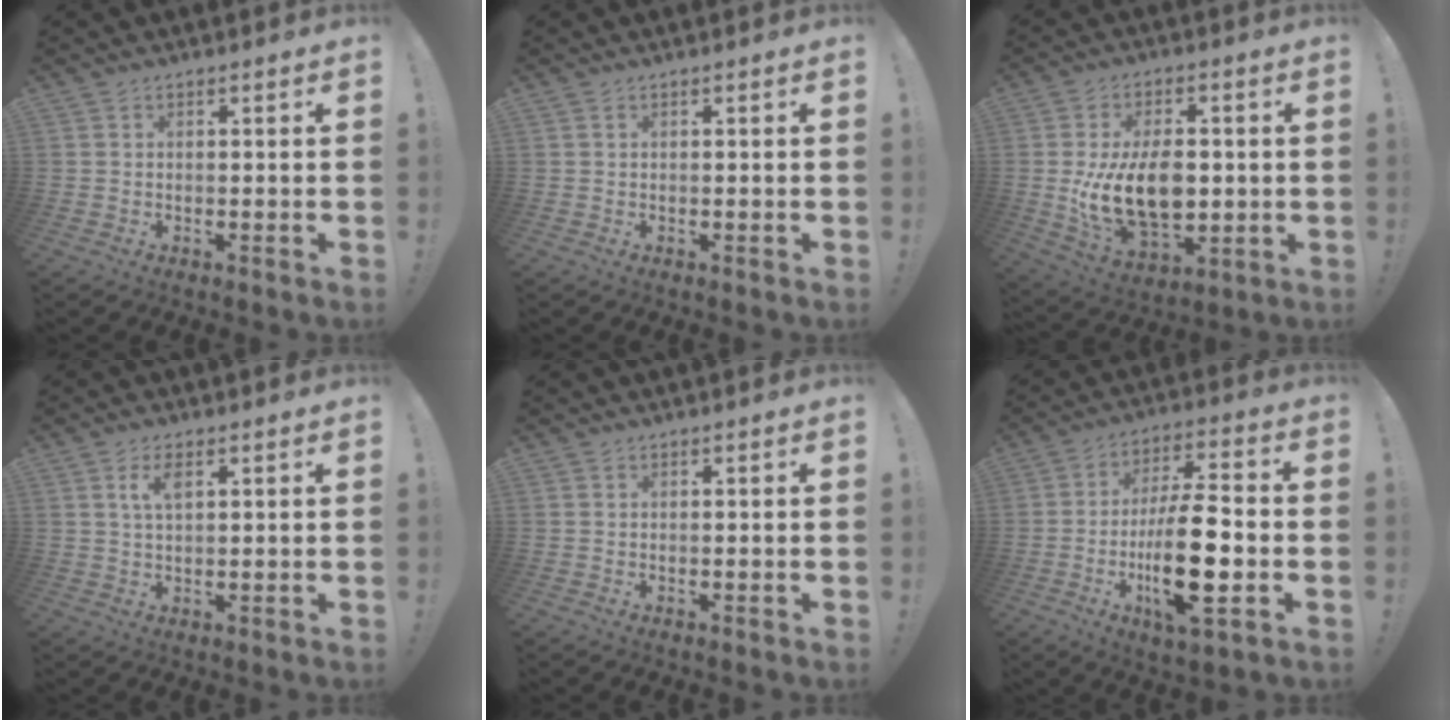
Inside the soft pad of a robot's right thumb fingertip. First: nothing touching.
{"total": 0.5, "force": [0.3, 0.3, 0.2], "torque": [-0.005, 0.000, 0.007]}
{"total": 18.6, "force": [-1.0, 12.2, 14.1], "torque": [-0.247, -0.011, -0.012]}
{"total": 4.2, "force": [1.8, 1.9, 3.3], "torque": [-0.061, 0.000, 0.029]}
{"total": 0.0}
{"total": 18.4, "force": [-3.7, 5.8, 17.0], "torque": [-0.301, 0.004, -0.059]}